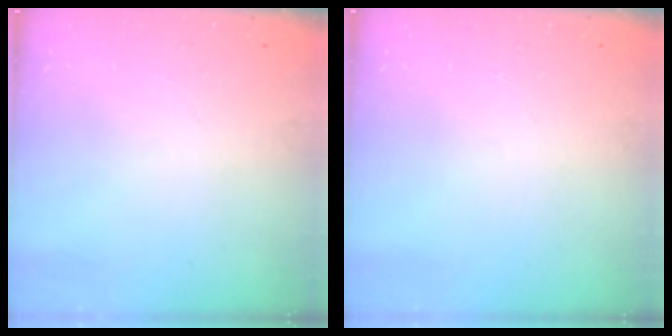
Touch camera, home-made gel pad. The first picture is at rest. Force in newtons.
{"total": 0.0}